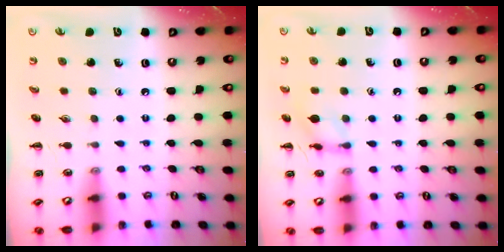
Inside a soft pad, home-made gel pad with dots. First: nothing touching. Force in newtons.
{"total": 8.7, "press": 8.7, "slide": 0.4}